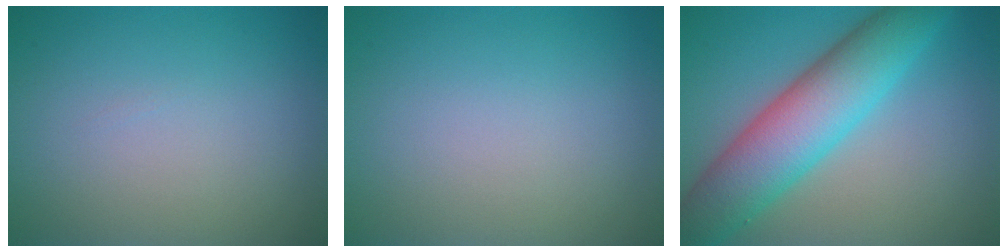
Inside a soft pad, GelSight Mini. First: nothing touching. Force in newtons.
{"total": 0.0}
{"total": 9.0, "press": 9.0, "slide": 0.2}